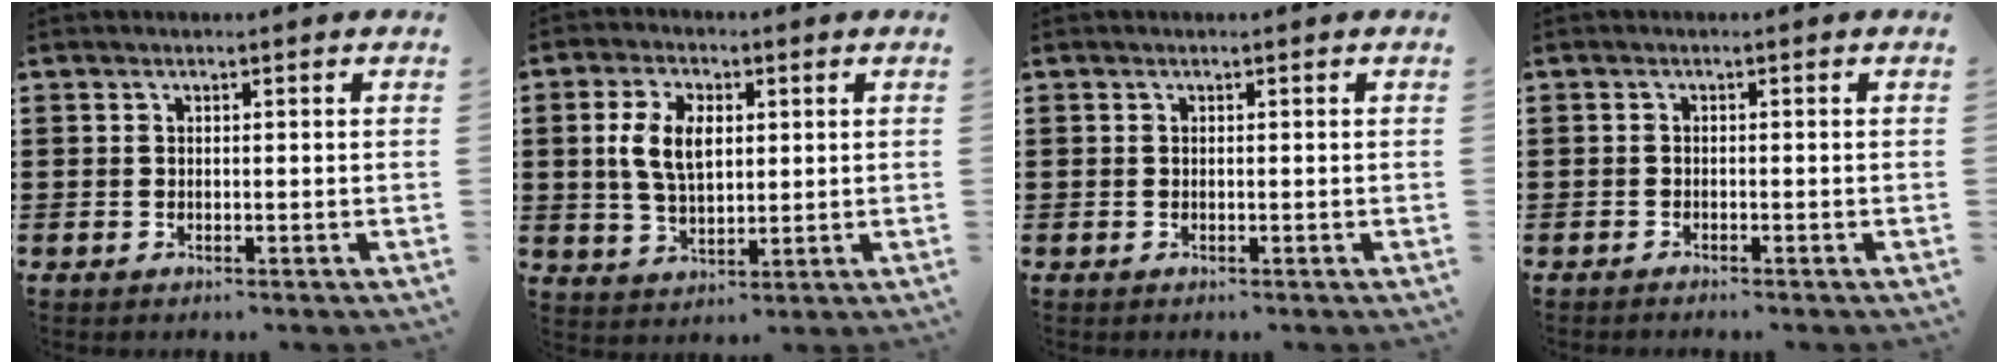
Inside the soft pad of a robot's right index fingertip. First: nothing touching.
{"total": 7.0, "force": [1.4, 4.1, 5.5], "torque": [-0.131, 0.011, 0.018]}
{"total": 0.0}
{"total": 0.6, "force": [-0.6, -0.1, 0.1], "torque": [-0.003, -0.003, -0.012]}